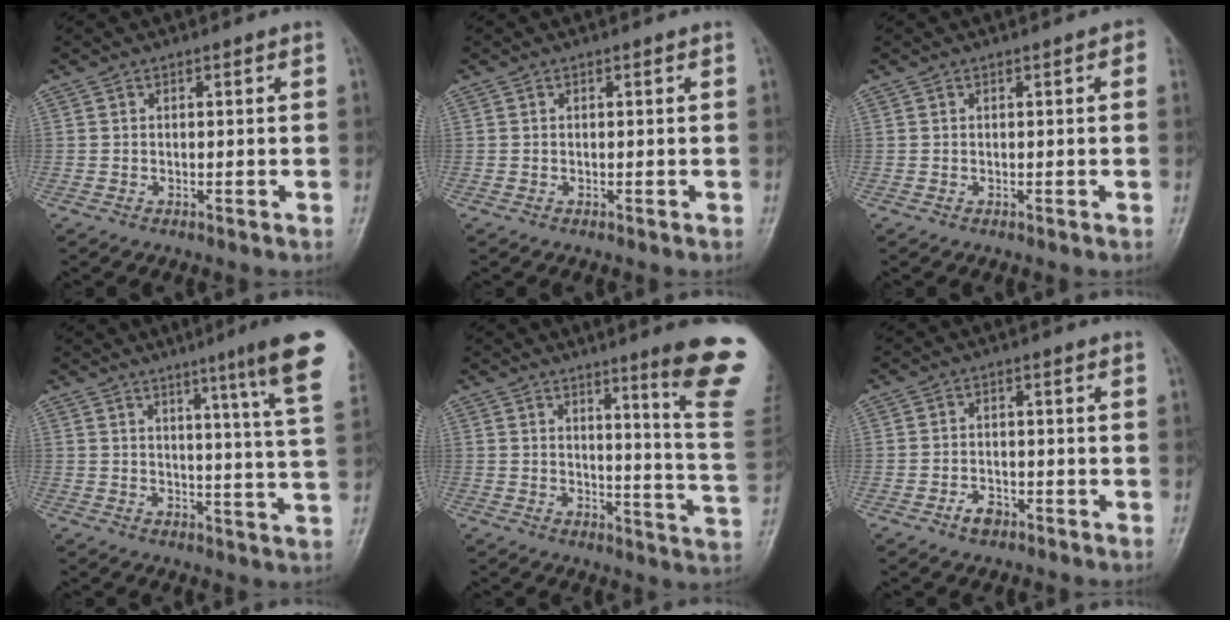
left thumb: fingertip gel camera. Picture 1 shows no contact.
{"total": 0.0}
{"total": 1.4, "force": [0.4, 0.5, 1.3], "torque": [-0.009, 0.003, 0.000]}
{"total": 14.2, "force": [8.2, 0.0, 11.6], "torque": [-0.147, -0.039, 0.093]}
{"total": 15.8, "force": [9.4, 0.4, 12.7], "torque": [-0.138, -0.067, 0.114]}
{"total": 3.1, "force": [-1.9, 2.0, 1.4], "torque": [-0.015, 0.012, -0.031]}